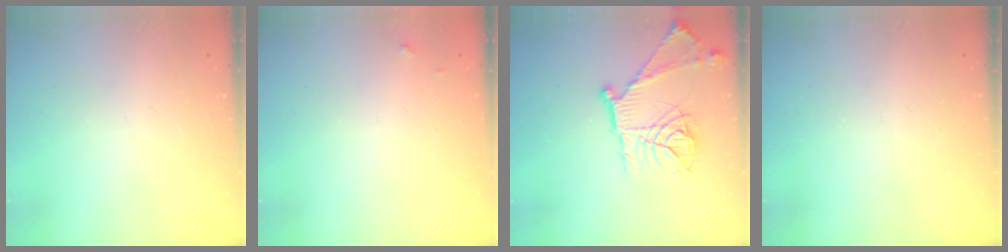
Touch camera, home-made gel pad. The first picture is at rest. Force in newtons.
{"total": 3.5, "press": 3.5, "slide": 0.2}
{"total": 18.7, "press": 18.6, "slide": 1.5}
{"total": 0.0}